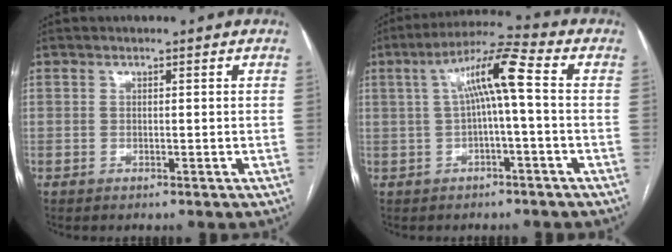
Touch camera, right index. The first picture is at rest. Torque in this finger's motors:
{"motor_torque": [0.79, -0.16, 0.36, 0.13]}